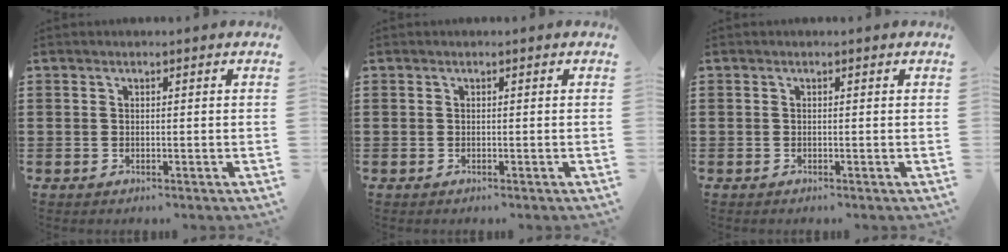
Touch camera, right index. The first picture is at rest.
{"total": 0.0}
{"total": 0.0}